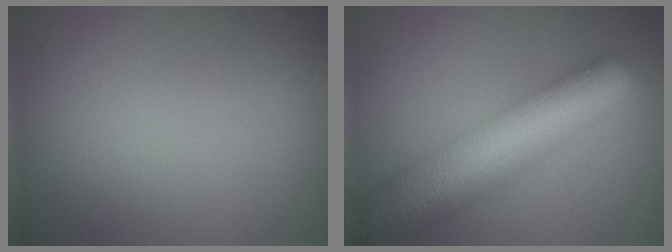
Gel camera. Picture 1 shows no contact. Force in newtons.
{"total": 12.3, "press": 12.3, "slide": 0.5}